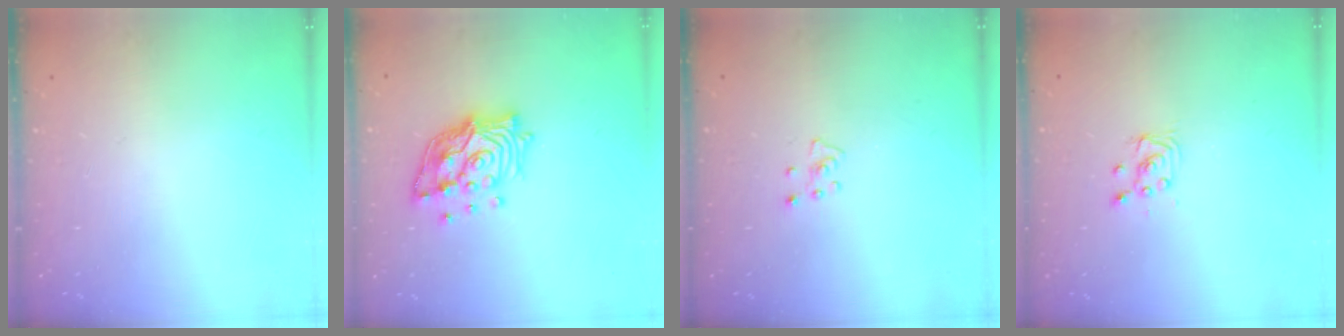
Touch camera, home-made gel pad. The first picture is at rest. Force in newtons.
{"total": 15.5, "press": 15.4, "slide": 0.9}
{"total": 4.1, "press": 4.0, "slide": 0.5}
{"total": 3.8, "press": 3.8, "slide": 0.3}